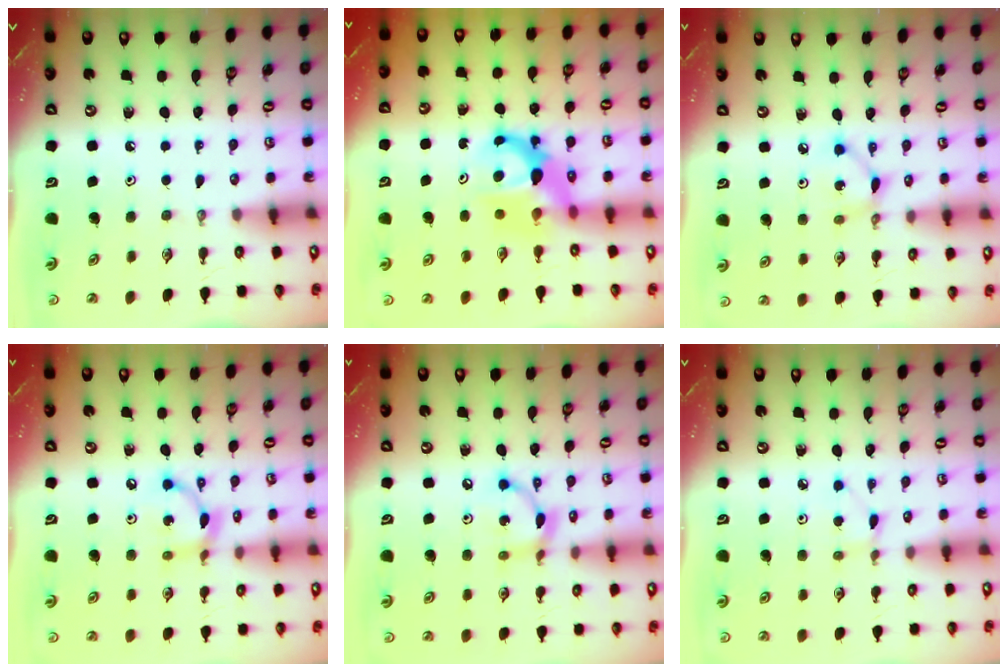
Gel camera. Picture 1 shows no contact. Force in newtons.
{"total": 7.4, "press": 7.4, "slide": 0.5}
{"total": 3.8, "press": 3.8, "slide": 0.2}
{"total": 8.3, "press": 8.3, "slide": 0.2}
{"total": 8.3, "press": 8.3, "slide": 0.2}
{"total": 2.5, "press": 2.5, "slide": 0.3}